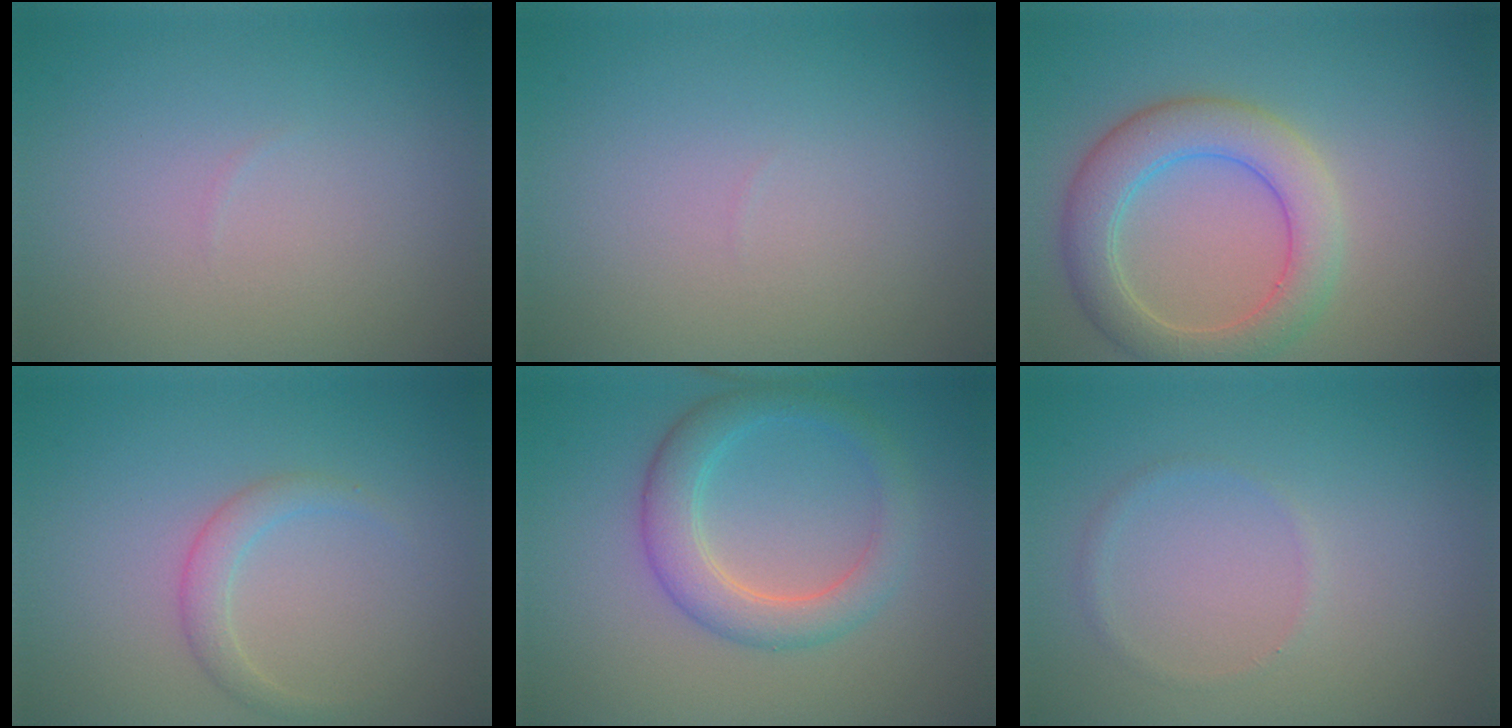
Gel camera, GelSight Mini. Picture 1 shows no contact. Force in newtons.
{"total": 0.0}
{"total": 5.3, "press": 5.3, "slide": 0.4}
{"total": 1.7, "press": 1.7, "slide": 0.1}
{"total": 4.1, "press": 4.1, "slide": 0.3}
{"total": 0.8, "press": 0.8, "slide": 0.2}